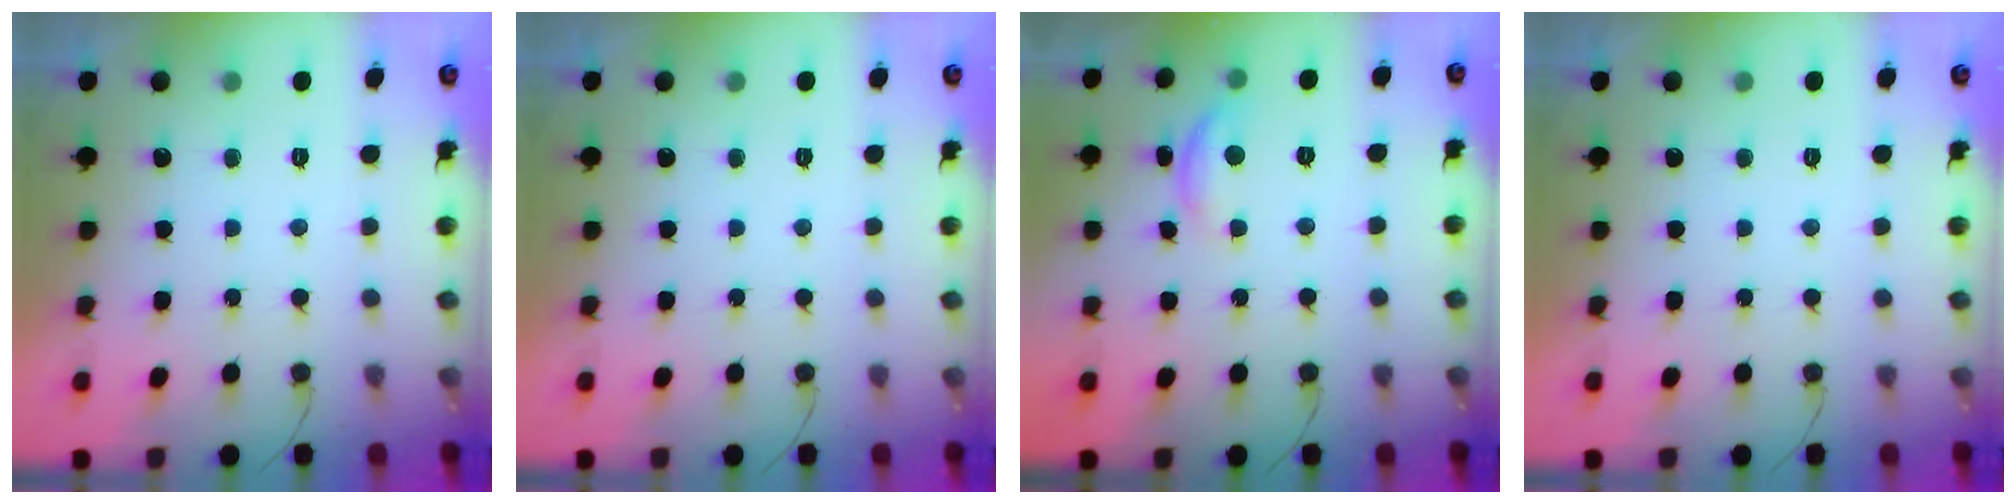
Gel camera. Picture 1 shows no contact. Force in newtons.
{"total": 0.0}
{"total": 8.6, "press": 8.5, "slide": 0.5}
{"total": 0.0}